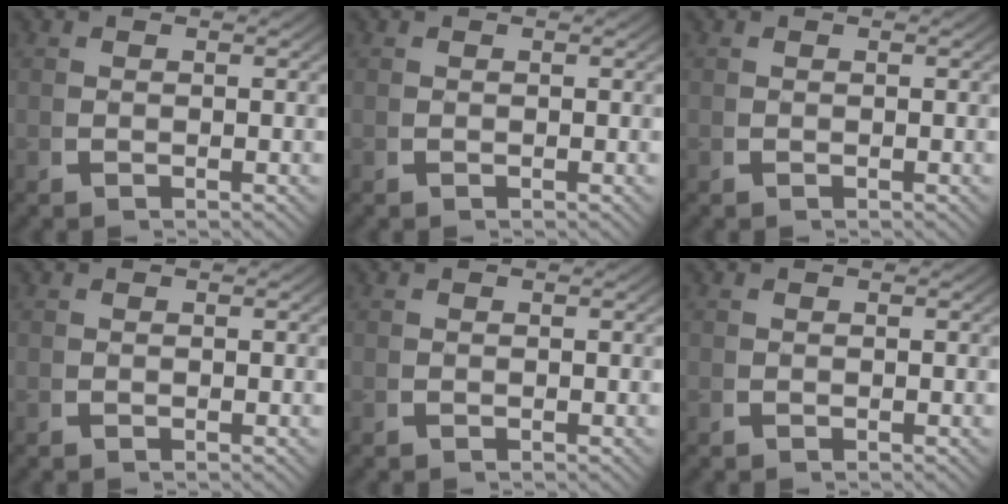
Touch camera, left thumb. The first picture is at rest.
{"total": 0.0}
{"total": 0.0}
{"total": 0.0}
{"total": 0.0}
{"total": 0.0}